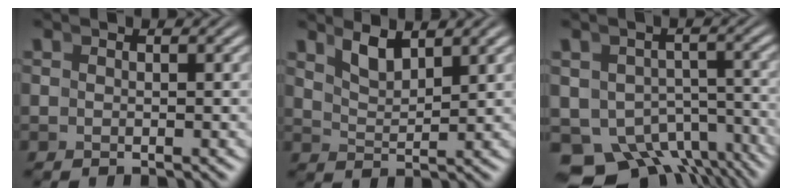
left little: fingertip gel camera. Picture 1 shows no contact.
{"total": 2.4, "force": [2.0, 0.3, 1.3], "torque": [-0.021, -0.006, 0.037]}
{"total": 12.3, "force": [-7.4, 8.4, 5.1], "torque": [-0.086, -0.060, -0.101]}